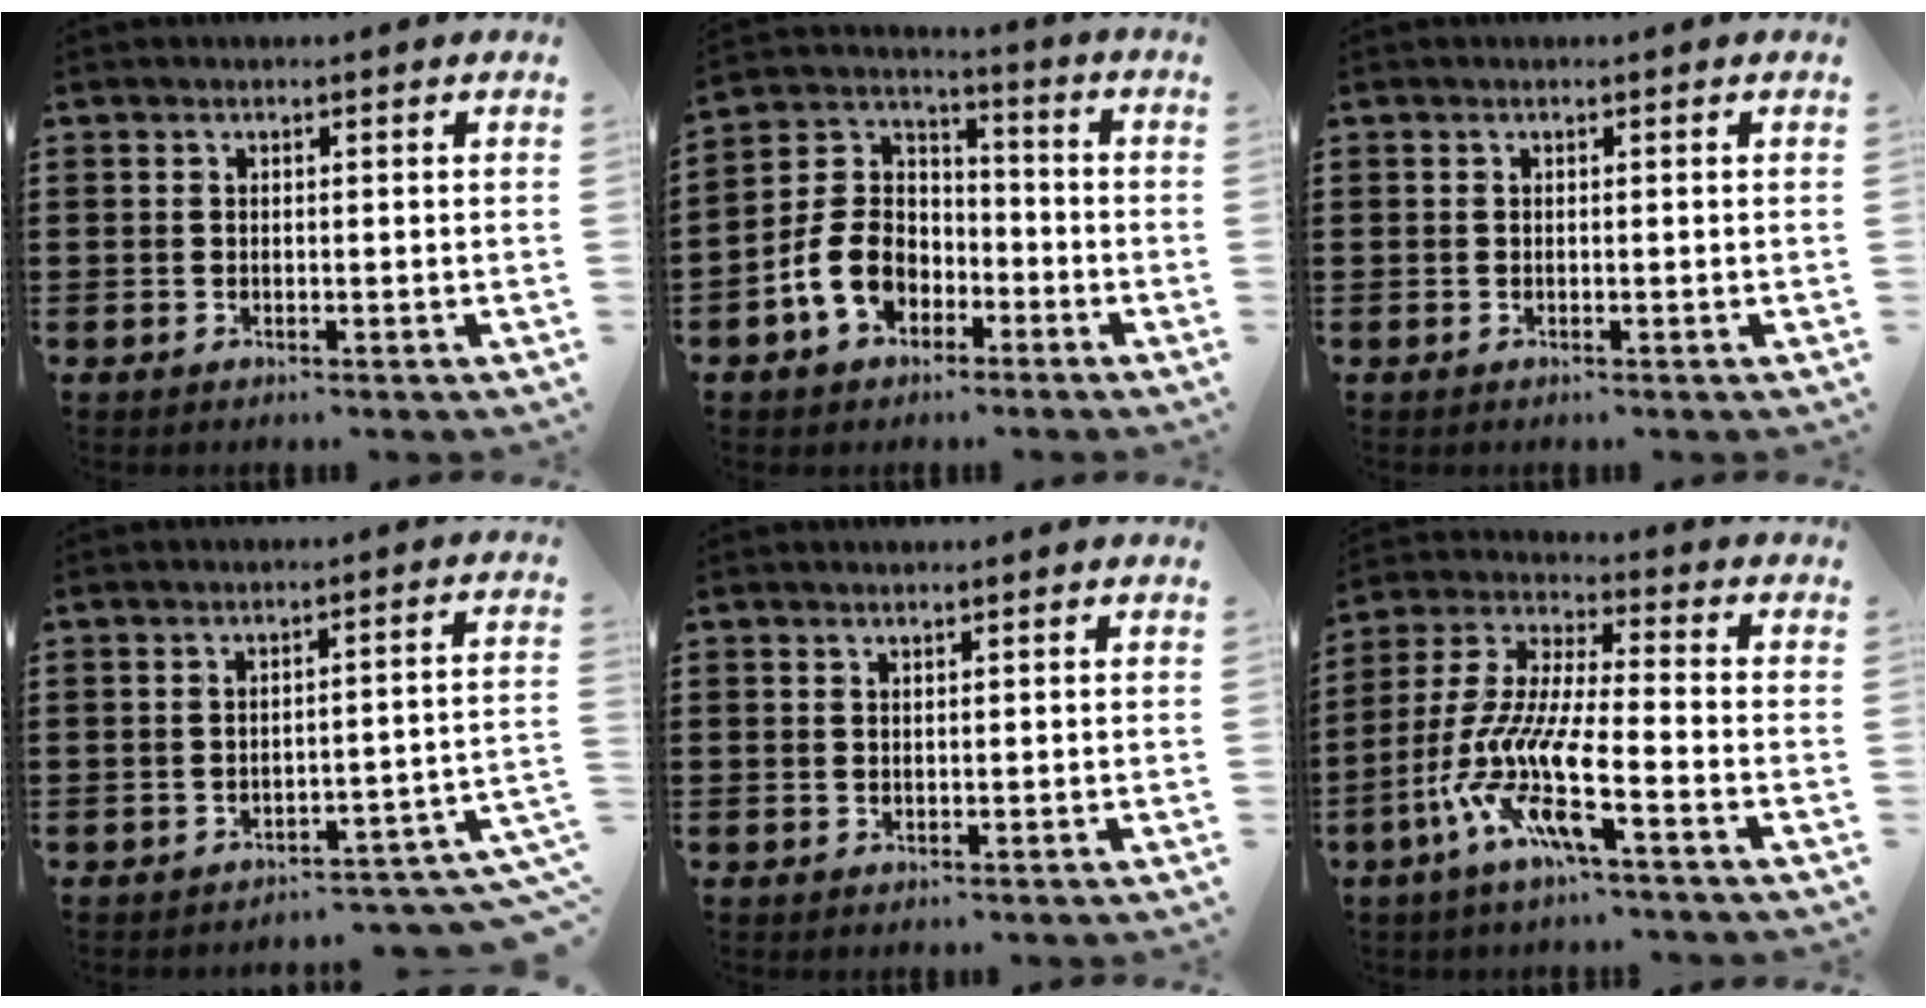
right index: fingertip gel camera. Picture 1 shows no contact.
{"total": 9.5, "force": [-4.1, 7.0, 4.8], "torque": [-0.137, 0.018, -0.084]}
{"total": 0.0}
{"total": 3.7, "force": [-3.4, 0.0, 1.6], "torque": [-0.032, -0.010, -0.071]}
{"total": 0.5, "force": [0.5, 0.1, 0.2], "torque": [-0.005, 0.001, 0.010]}
{"total": 11.2, "force": [-6.5, 1.9, 9.0], "torque": [-0.220, -0.023, -0.139]}